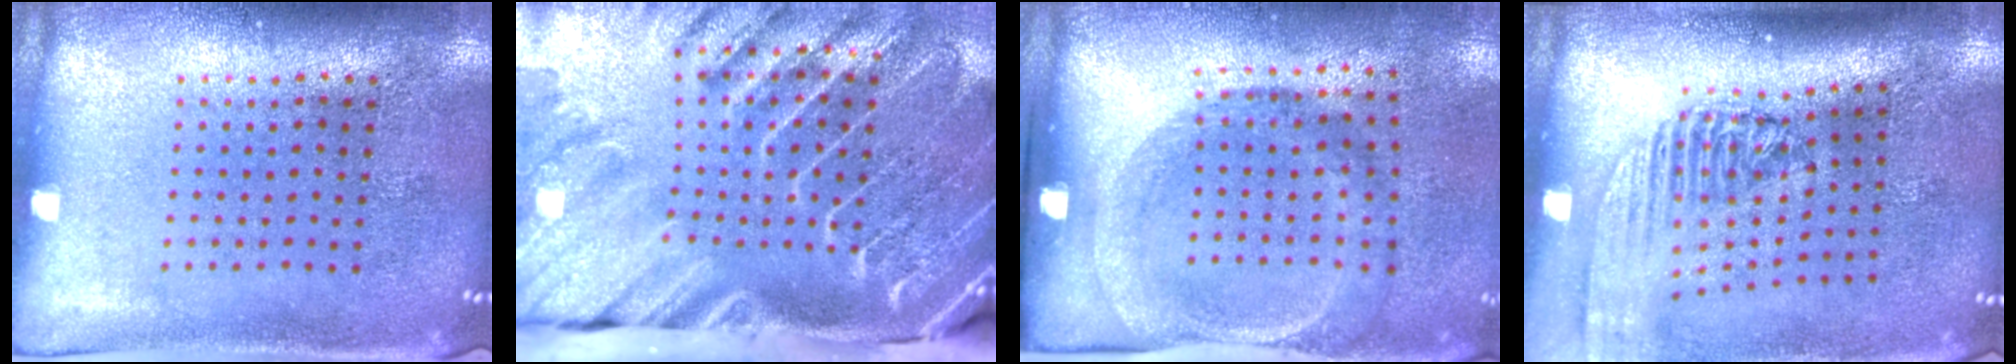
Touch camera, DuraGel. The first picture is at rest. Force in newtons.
{"total": 4.5, "press": 3.4, "slide": 3.0}
{"total": 1.9, "press": 1.2, "slide": 1.5}
{"total": 2.3, "press": 1.7, "slide": 1.5}